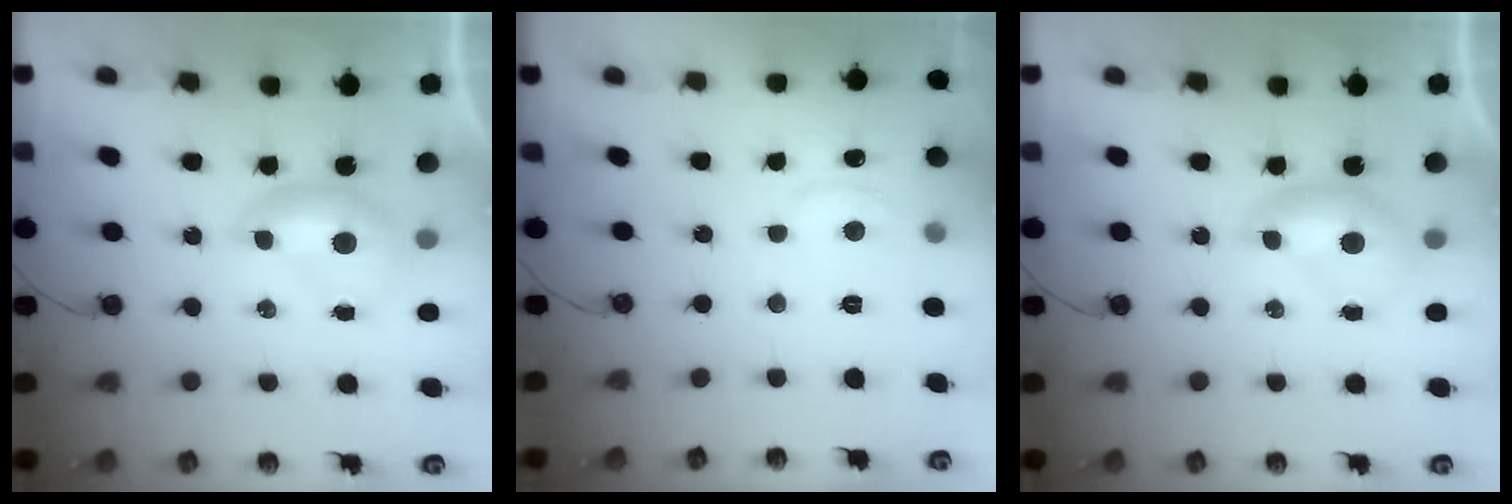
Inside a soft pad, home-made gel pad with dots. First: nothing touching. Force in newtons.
{"total": 3.3, "press": 3.3, "slide": 0.4}
{"total": 0.0}